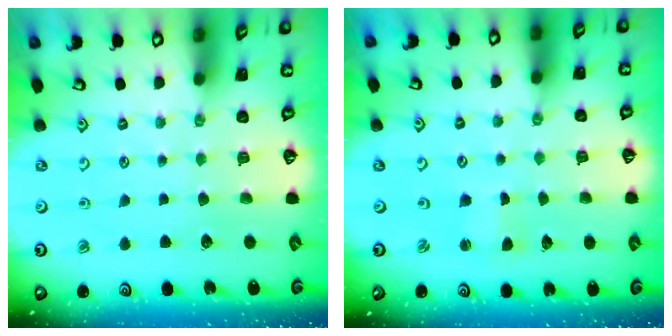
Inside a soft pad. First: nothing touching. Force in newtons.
{"total": 1.1, "press": 1.1, "slide": 0.2}